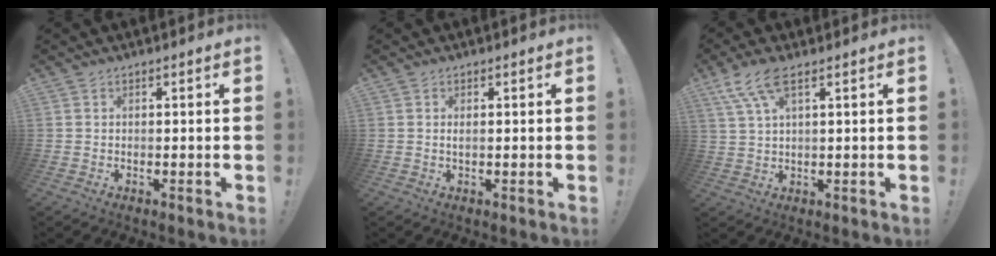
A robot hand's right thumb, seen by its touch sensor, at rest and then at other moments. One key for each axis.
{"total": 0.9, "fx": 0.1, "fy": 0.0, "fz": 0.9, "tx": -0.016, "ty": -0.001, "tz": 0.000}
{"total": 7.9, "fx": 4.5, "fy": 2.4, "fz": 6.0, "tx": -0.121, "ty": -0.007, "tz": 0.088}